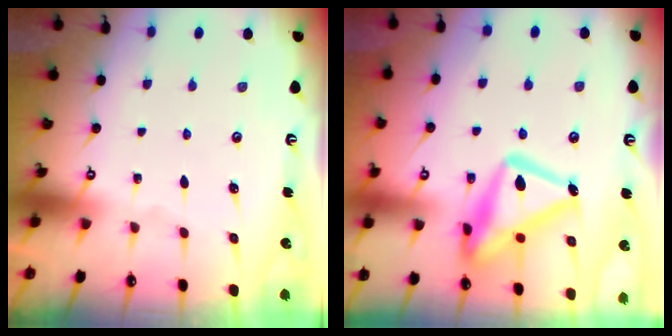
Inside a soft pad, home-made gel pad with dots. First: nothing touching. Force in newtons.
{"total": 18.5, "press": 18.4, "slide": 1.6}